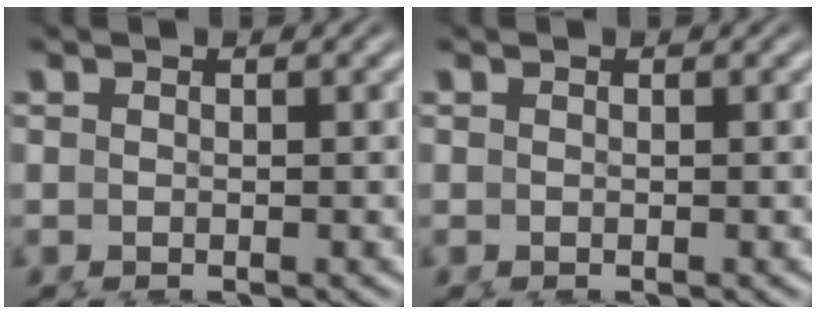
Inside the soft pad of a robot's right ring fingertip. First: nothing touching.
{"total": 0.0}